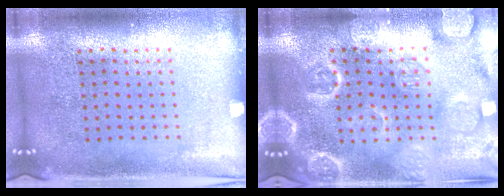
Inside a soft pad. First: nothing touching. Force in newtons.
{"total": 3.6, "press": 3.6, "slide": 0.5}